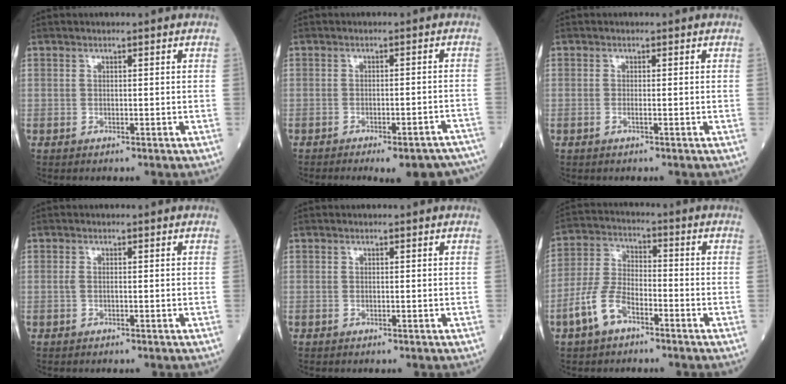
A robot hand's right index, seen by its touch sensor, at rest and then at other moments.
{"total": 13.2, "force": [-11.9, 1.8, 5.4], "torque": [-0.018, 0.012, -0.132]}
{"total": 0.8, "force": [-0.2, 0.1, 0.7], "torque": [-0.018, -0.002, -0.004]}
{"total": 1.1, "force": [-0.1, 0.5, 0.9], "torque": [-0.025, 0.003, -0.001]}
{"total": 0.0}
{"total": 7.9, "force": [-4.3, 3.8, 5.4], "torque": [-0.129, 0.008, -0.089]}